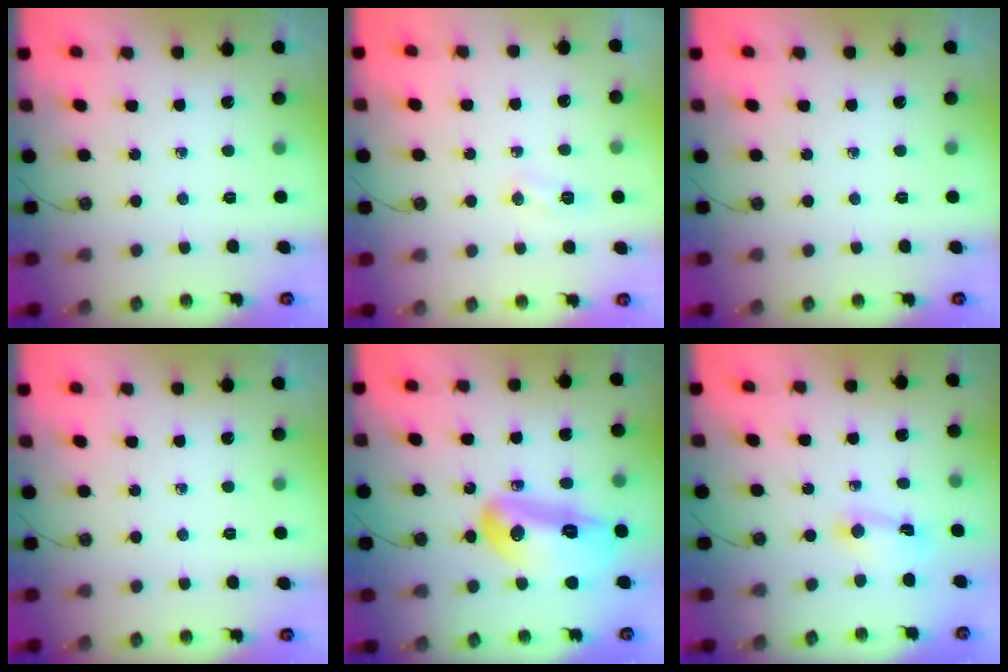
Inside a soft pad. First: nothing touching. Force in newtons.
{"total": 4.9, "press": 4.9, "slide": 0.5}
{"total": 0.0}
{"total": 0.0}
{"total": 15.4, "press": 15.3, "slide": 1.9}
{"total": 2.7, "press": 2.7, "slide": 0.3}